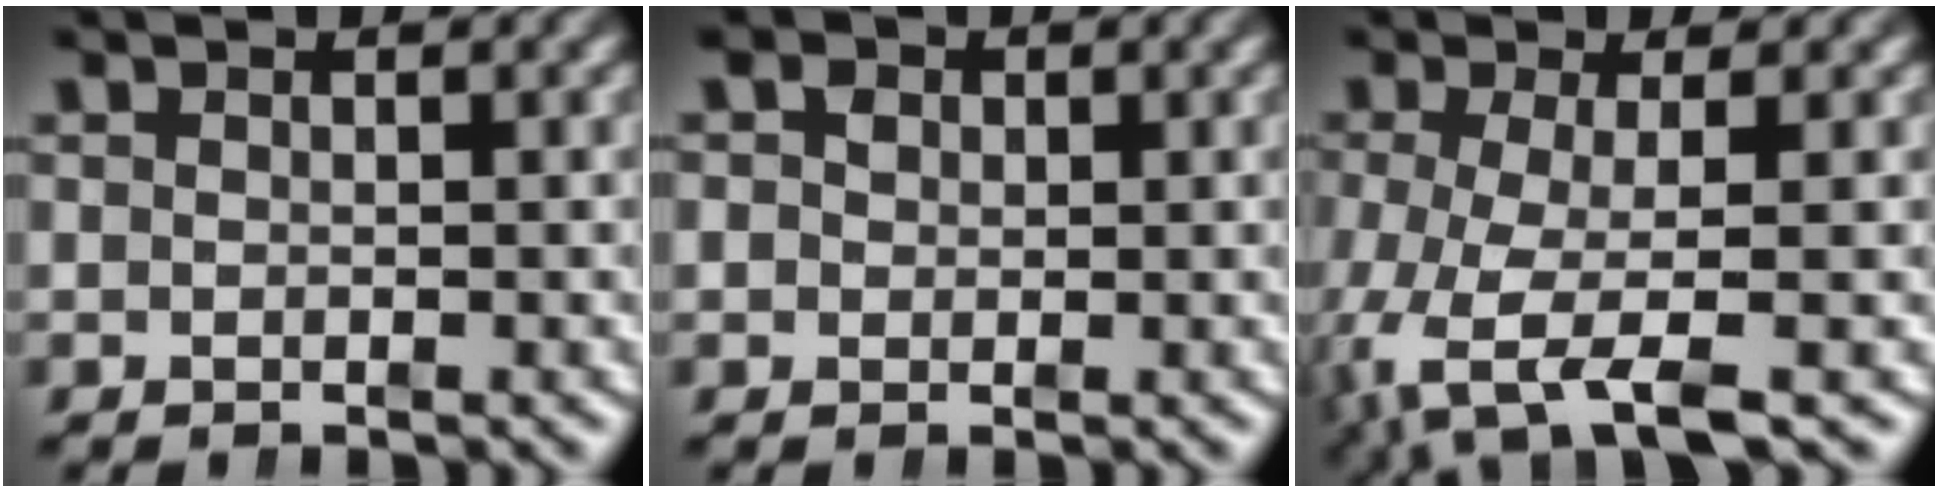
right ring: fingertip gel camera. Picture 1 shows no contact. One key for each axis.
{"total": 1.6, "fx": 0.4, "fy": 1.5, "fz": 0.6, "tx": -0.016, "ty": -0.006, "tz": 0.011}
{"total": 7.3, "fx": -3.4, "fy": 4.1, "fz": 4.9, "tx": -0.139, "ty": -0.054, "tz": -0.033}